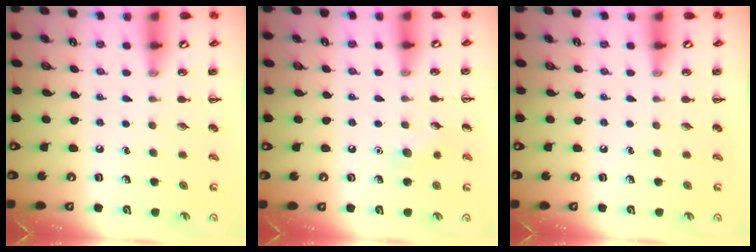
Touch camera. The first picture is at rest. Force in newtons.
{"total": 5.6, "press": 5.4, "slide": 1.5}
{"total": 0.0}